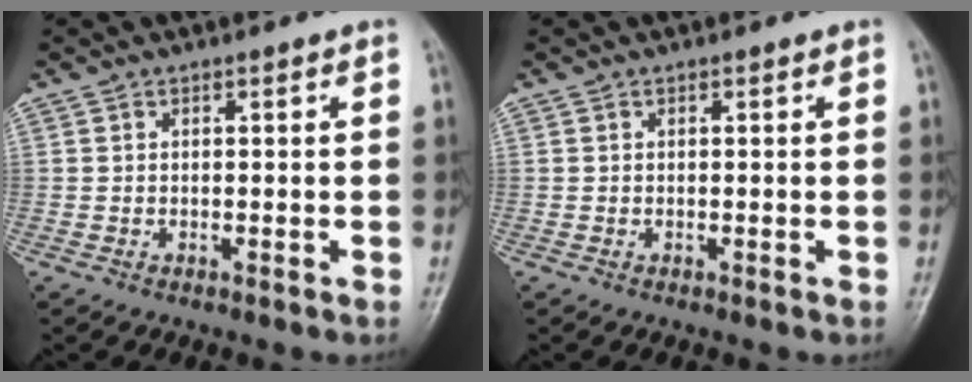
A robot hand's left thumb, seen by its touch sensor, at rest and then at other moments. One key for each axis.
{"total": 0.0}